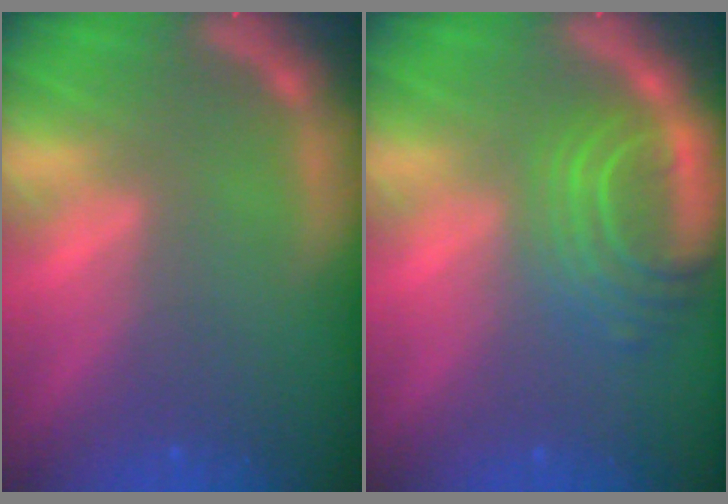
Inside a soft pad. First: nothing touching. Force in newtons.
{"total": 6.6}